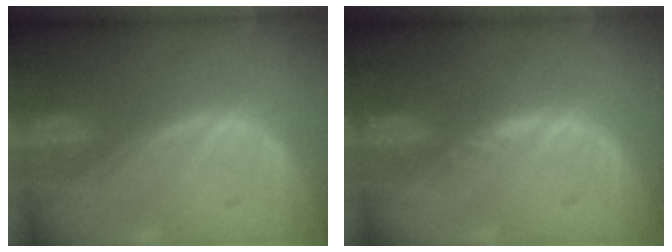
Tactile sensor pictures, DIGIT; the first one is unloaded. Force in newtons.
{"total": 1.0, "press": 0.8, "slide": 0.6}